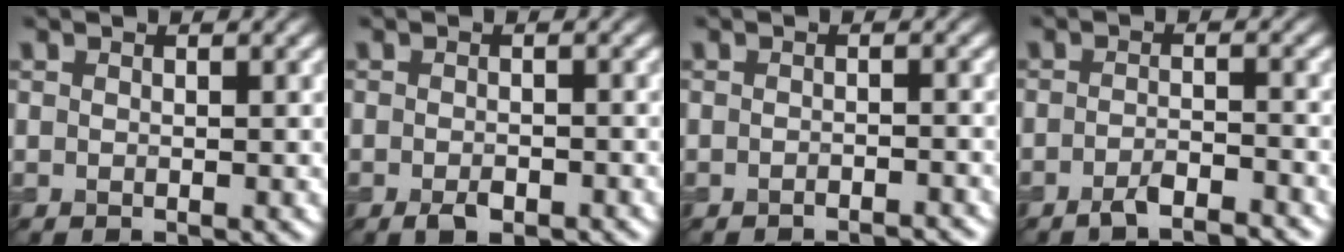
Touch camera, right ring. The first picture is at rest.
{"total": 2.1, "force": [-1.2, 0.9, 1.4], "torque": [-0.025, -0.004, -0.022]}
{"total": 1.5, "force": [-1.4, 0.2, 0.4], "torque": [-0.002, 0.002, -0.020]}
{"total": 2.8, "force": [-2.3, 0.6, 1.6], "torque": [-0.023, 0.002, -0.044]}